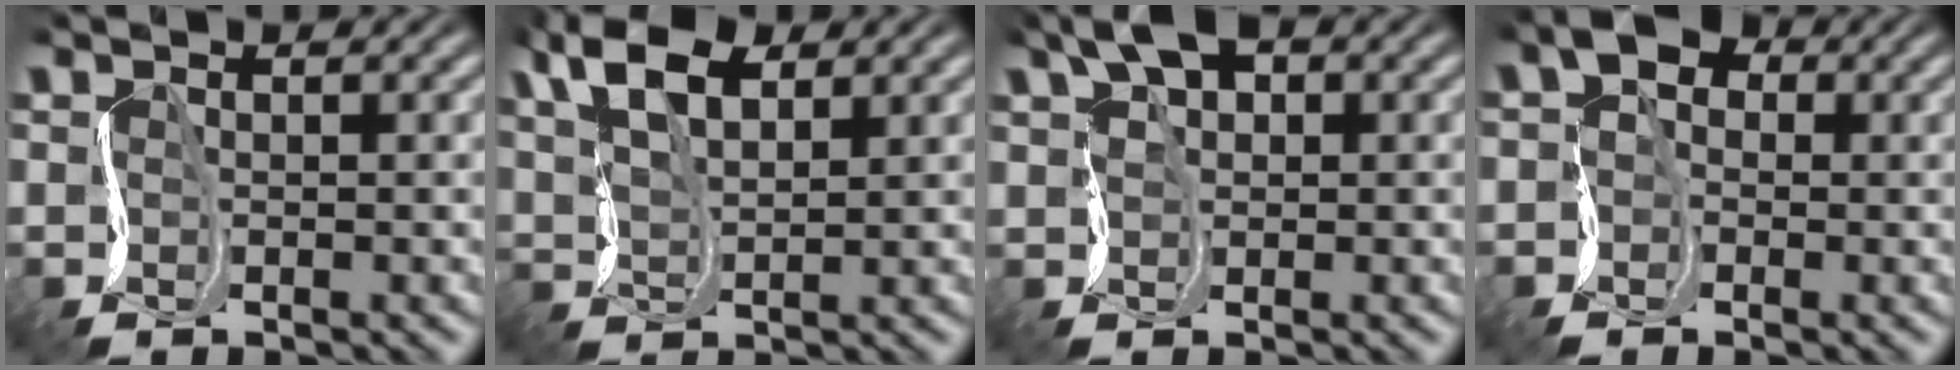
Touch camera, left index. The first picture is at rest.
{"total": 6.5, "force": [2.8, 3.3, 4.9], "torque": [-0.120, 0.009, 0.048]}
{"total": 4.7, "force": [1.8, 2.8, 3.3], "torque": [-0.069, 0.019, 0.011]}
{"total": 3.1, "force": [-0.2, 2.5, 1.9], "torque": [-0.023, 0.007, -0.021]}